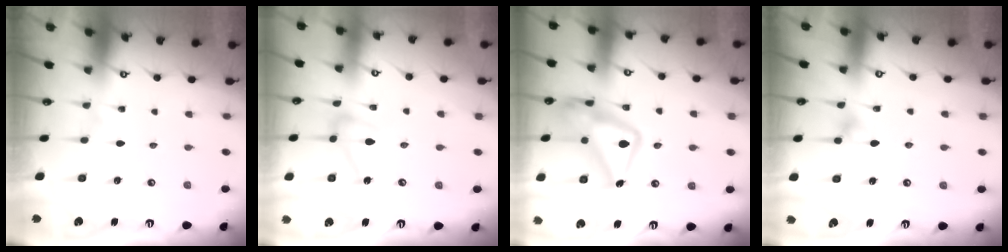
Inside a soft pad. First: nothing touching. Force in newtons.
{"total": 9.3, "press": 9.2, "slide": 0.5}
{"total": 19.3, "press": 19.2, "slide": 1.5}
{"total": 5.4, "press": 5.3, "slide": 1.2}